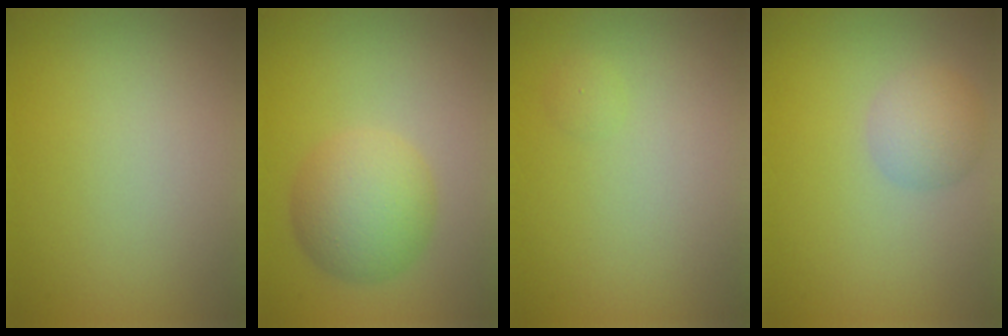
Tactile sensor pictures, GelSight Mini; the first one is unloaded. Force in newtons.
{"total": 5.4, "press": 5.4, "slide": 0.0}
{"total": 0.7, "press": 0.7, "slide": 0.1}
{"total": 2.6, "press": 2.6, "slide": 0.1}